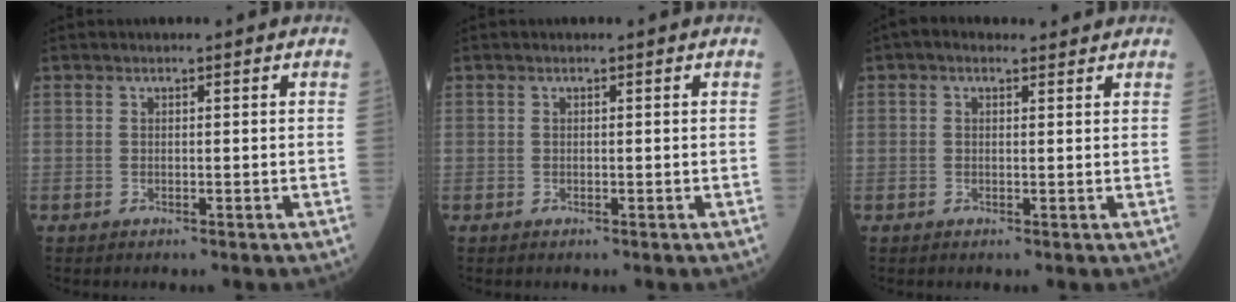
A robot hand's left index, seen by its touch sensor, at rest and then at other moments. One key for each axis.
{"total": 0.0}
{"total": 2.6, "fx": 1.9, "fy": 1.3, "fz": 1.3, "tx": -0.028, "ty": 0.025, "tz": 0.029}